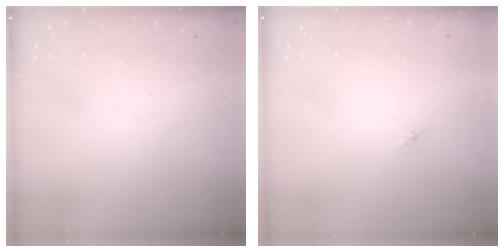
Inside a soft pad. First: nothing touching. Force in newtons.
{"total": 1.8, "press": 1.7, "slide": 0.6}